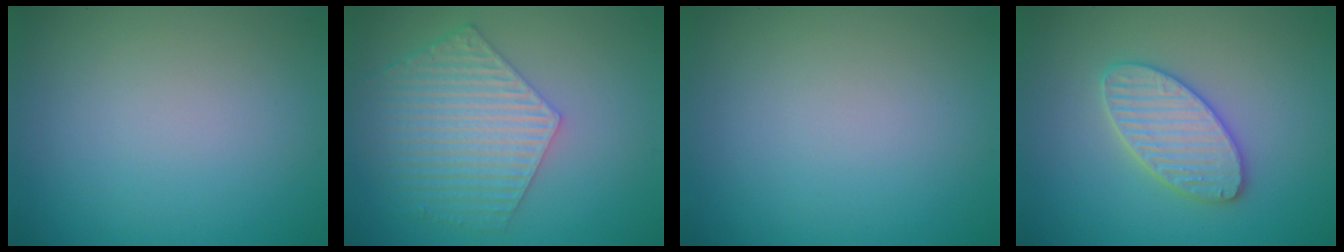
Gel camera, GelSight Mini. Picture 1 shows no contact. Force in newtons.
{"total": 6.4, "press": 4.9, "slide": 4.1}
{"total": 0.0}
{"total": 4.4, "press": 4.3, "slide": 0.5}